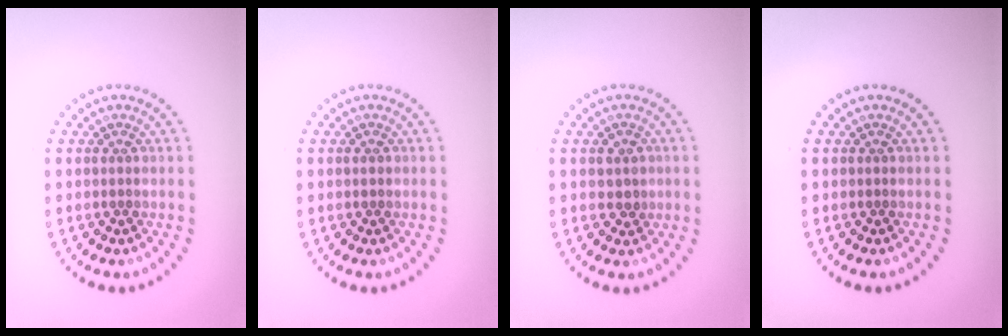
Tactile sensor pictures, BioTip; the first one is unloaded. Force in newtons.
{"total": 0.6, "press": 0.6, "slide": 0.1}
{"total": 1.7, "press": 1.6, "slide": 0.3}
{"total": 0.0}